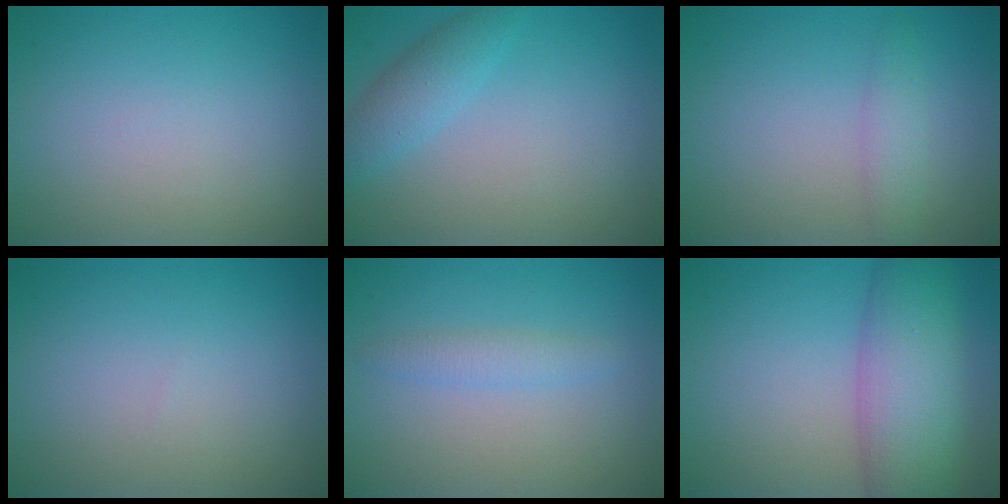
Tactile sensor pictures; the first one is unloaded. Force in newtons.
{"total": 2.7, "press": 2.7, "slide": 0.1}
{"total": 1.8, "press": 1.8, "slide": 0.1}
{"total": 0.0}
{"total": 1.6, "press": 1.6, "slide": 0.1}
{"total": 8.0, "press": 8.0, "slide": 0.2}